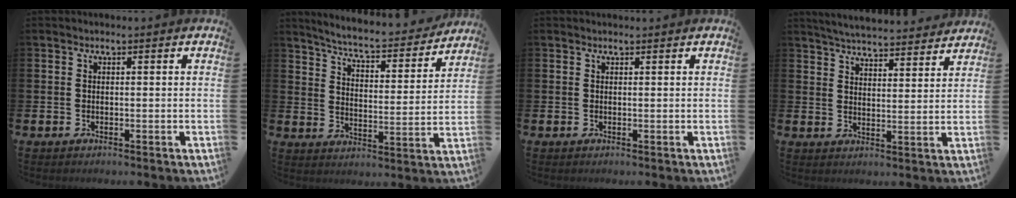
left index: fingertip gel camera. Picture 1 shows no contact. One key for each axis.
{"total": 6.0, "fx": 5.7, "fy": 0.6, "fz": 1.8, "tx": -0.064, "ty": -0.046, "tz": 0.091}
{"total": 0.0}
{"total": 5.5, "fx": 5.4, "fy": 0.4, "fz": 0.6, "tx": -0.025, "ty": -0.039, "tz": 0.095}